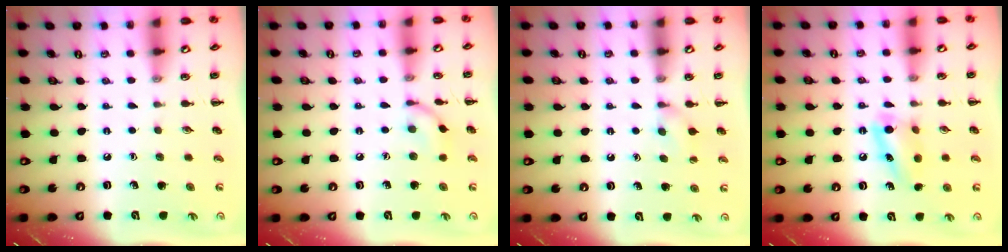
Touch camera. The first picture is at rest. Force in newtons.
{"total": 7.6, "press": 7.6, "slide": 0.4}
{"total": 6.4, "press": 6.1, "slide": 1.9}
{"total": 5.9, "press": 5.8, "slide": 1.2}